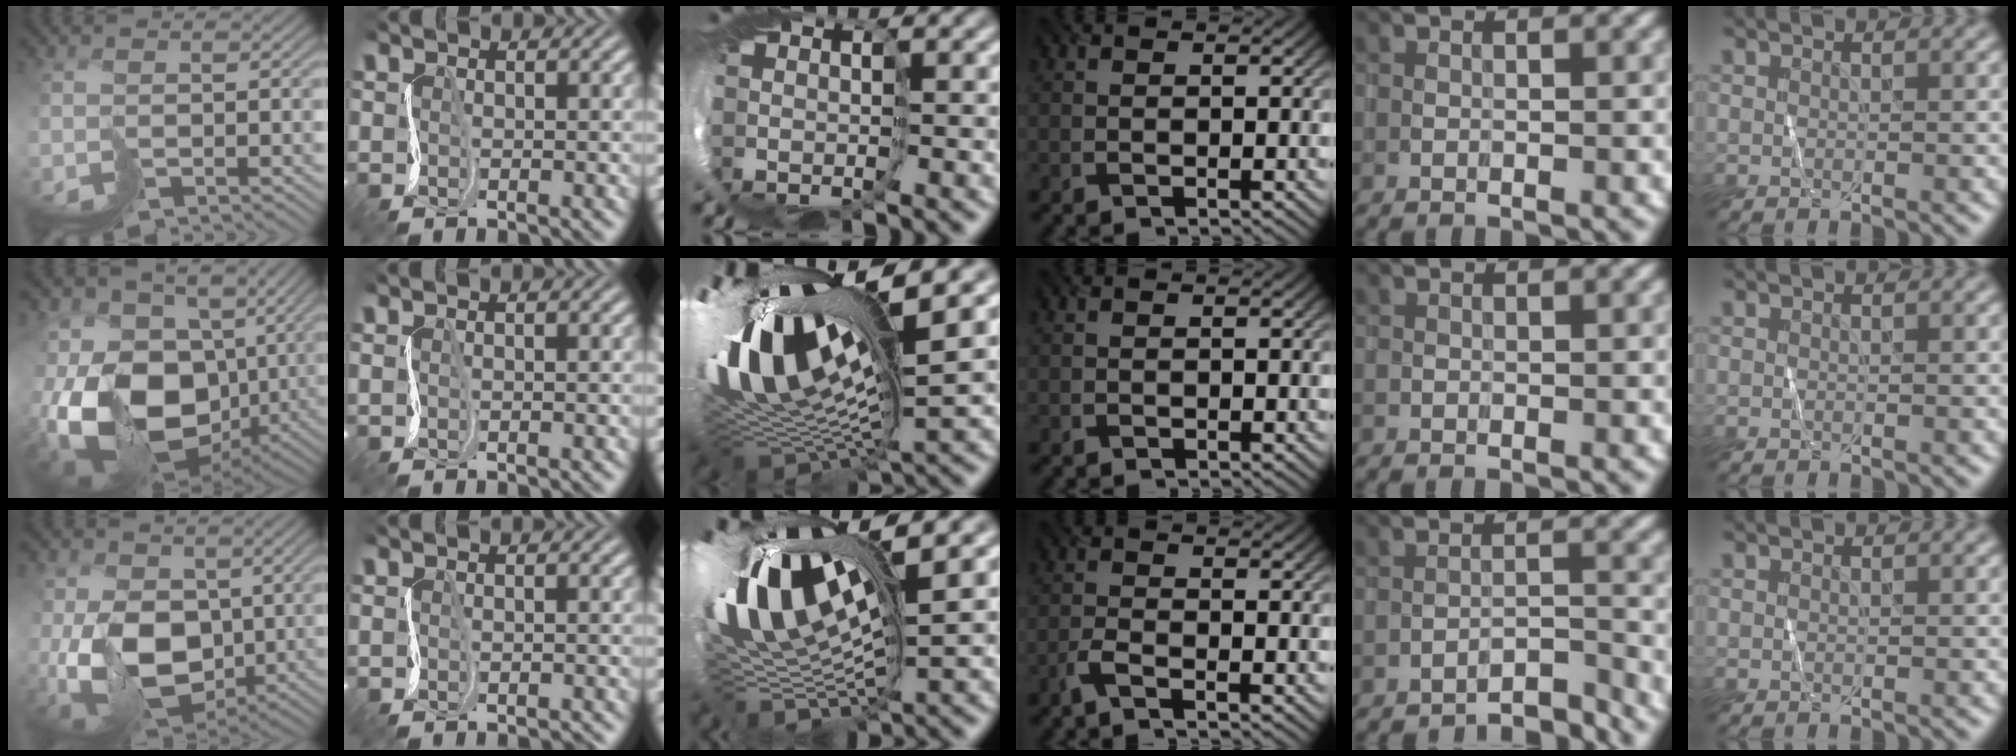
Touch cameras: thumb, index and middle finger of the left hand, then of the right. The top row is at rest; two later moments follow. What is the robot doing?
{"motion": "cut", "object": "tape"}